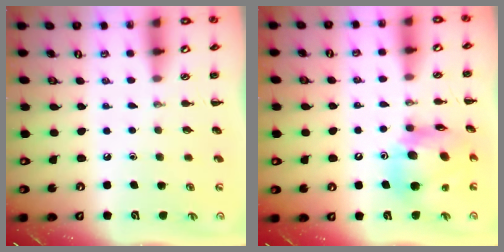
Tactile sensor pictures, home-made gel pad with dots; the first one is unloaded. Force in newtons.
{"total": 14.8, "press": 14.1, "slide": 4.3}